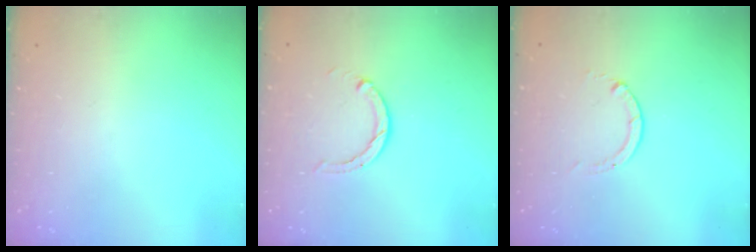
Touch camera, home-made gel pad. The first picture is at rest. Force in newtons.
{"total": 2.0, "press": 2.0, "slide": 0.3}
{"total": 0.0}